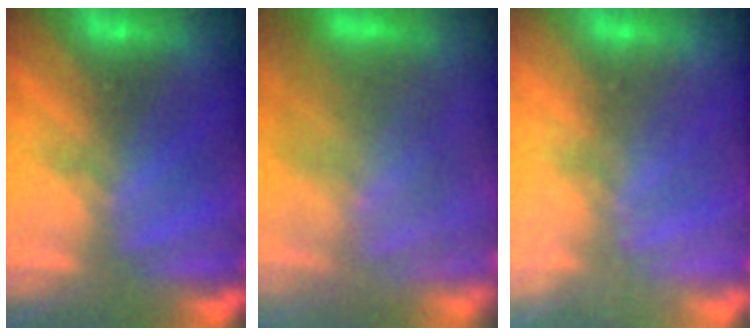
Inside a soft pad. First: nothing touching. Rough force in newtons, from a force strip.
{"total": 4.6}
{"total": 1.7}